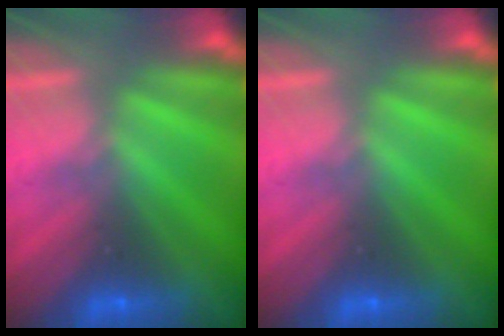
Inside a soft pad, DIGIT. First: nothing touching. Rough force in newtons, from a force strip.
{"total": 0.0}